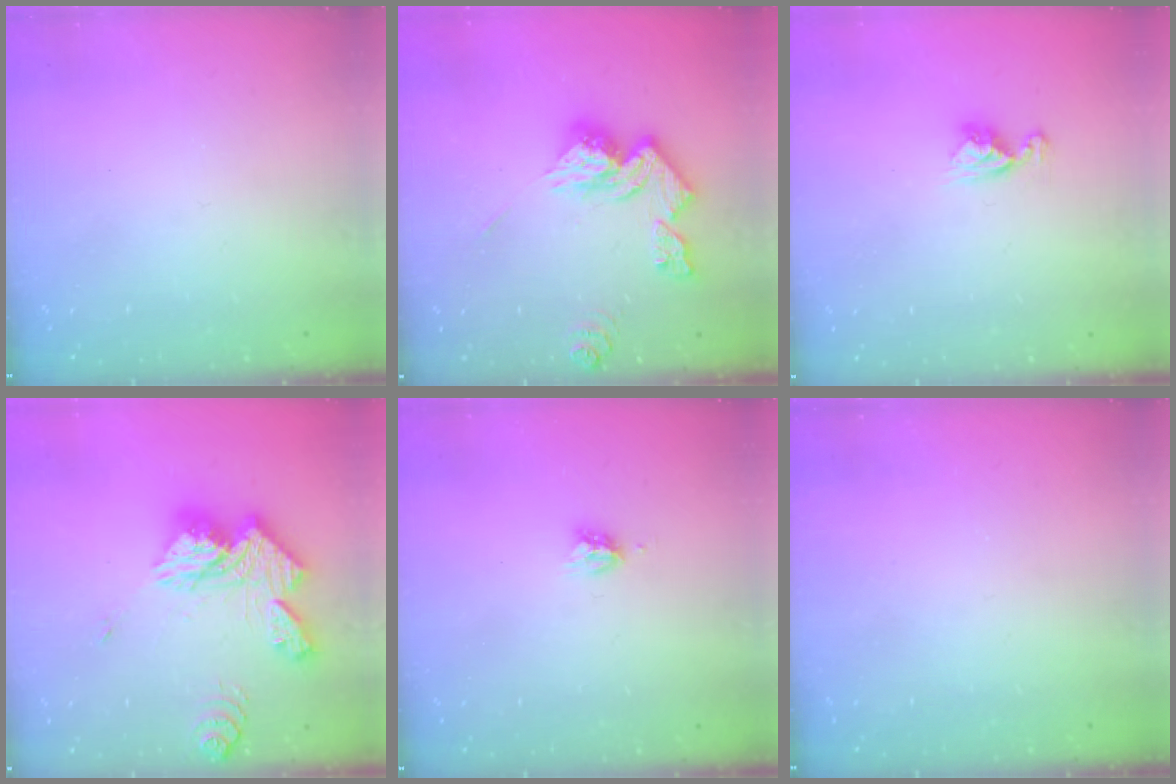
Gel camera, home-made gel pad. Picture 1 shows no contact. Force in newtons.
{"total": 13.3, "press": 13.3, "slide": 1.3}
{"total": 6.9, "press": 6.9, "slide": 0.7}
{"total": 19.3, "press": 19.1, "slide": 2.0}
{"total": 4.2, "press": 4.2, "slide": 0.1}
{"total": 0.0}